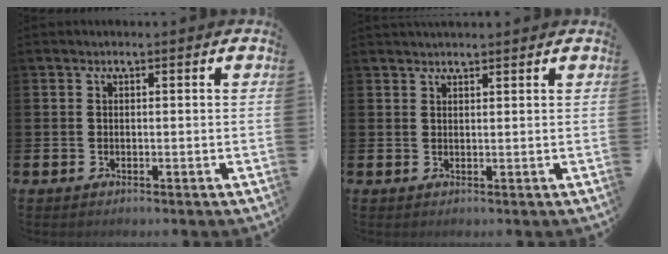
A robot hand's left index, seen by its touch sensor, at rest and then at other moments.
{"total": 1.5, "force": [1.5, 0.2, 0.1], "torque": [0.007, -0.006, 0.024]}